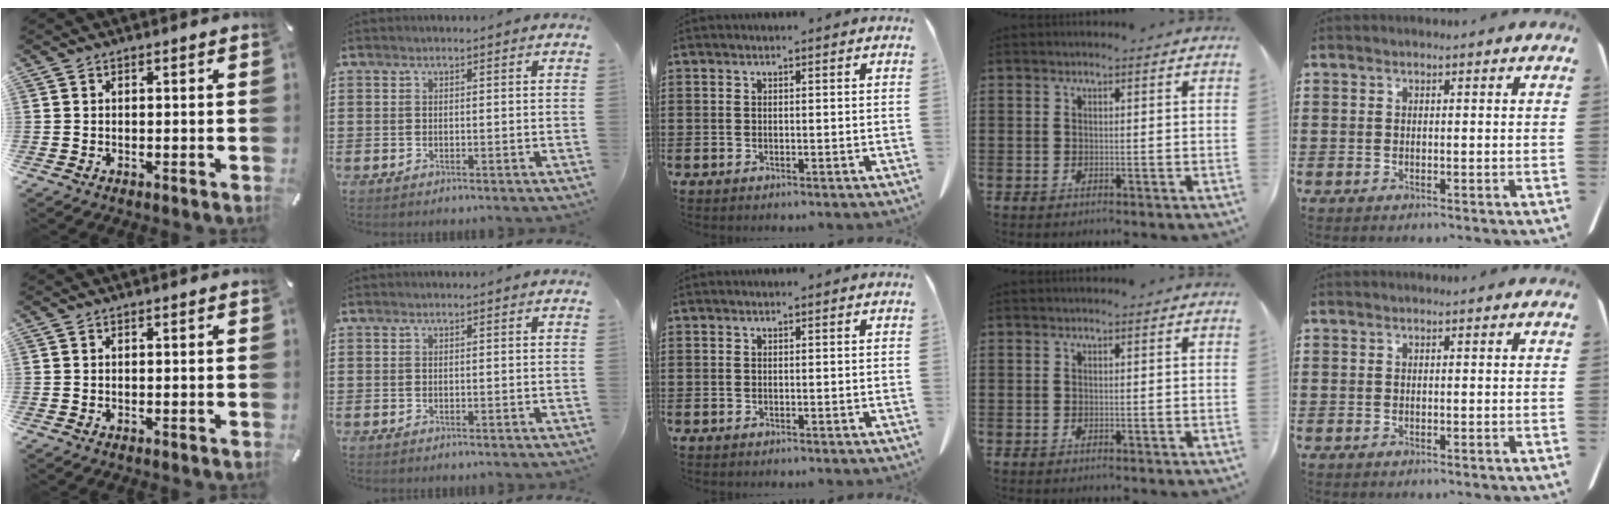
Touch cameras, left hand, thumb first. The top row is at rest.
{}